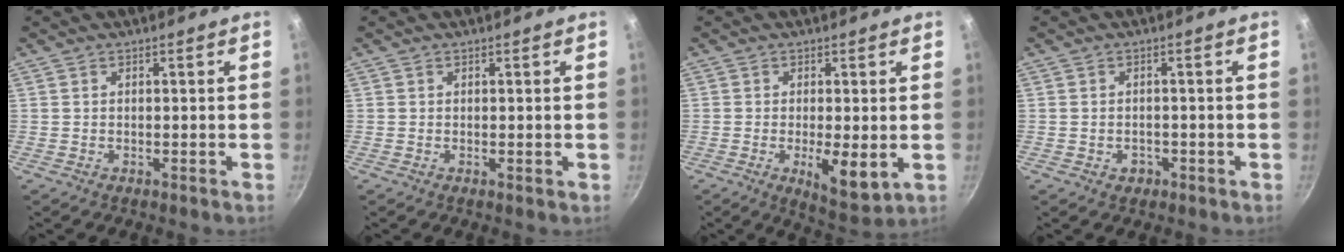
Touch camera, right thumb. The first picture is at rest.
{"total": 0.0}
{"total": 7.7, "force": [-1.3, 2.8, 7.1], "torque": [-0.101, -0.015, -0.010]}
{"total": 2.1, "force": [-0.9, 1.7, 0.9], "torque": [-0.010, 0.007, -0.007]}